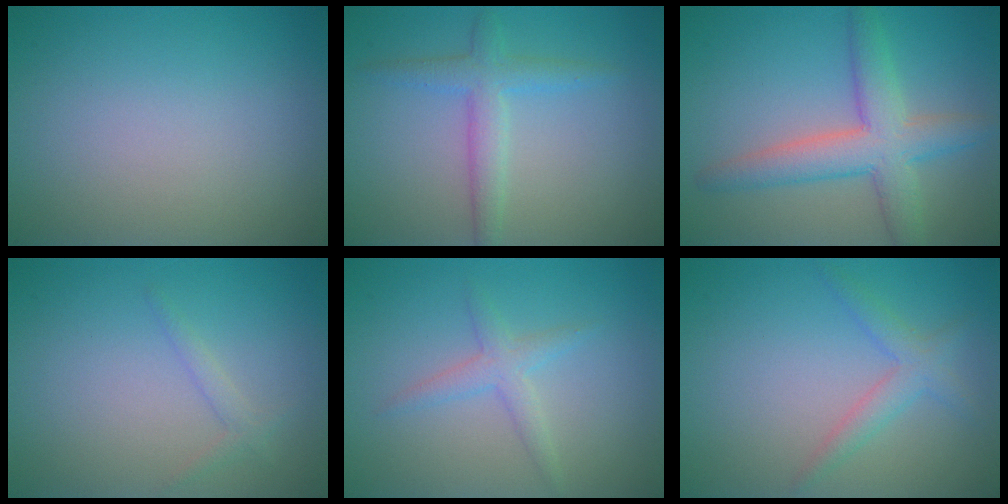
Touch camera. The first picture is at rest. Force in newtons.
{"total": 2.8, "press": 2.8, "slide": 0.1}
{"total": 5.5, "press": 5.5, "slide": 0.3}
{"total": 1.1, "press": 1.1, "slide": 0.1}
{"total": 2.0, "press": 2.0, "slide": 0.1}
{"total": 2.2, "press": 2.2, "slide": 0.1}